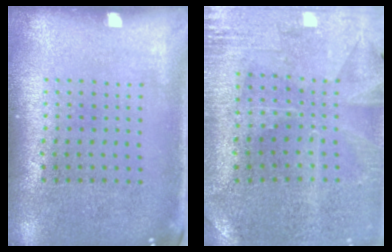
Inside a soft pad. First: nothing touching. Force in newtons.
{"total": 0.7, "press": 0.6, "slide": 0.3}